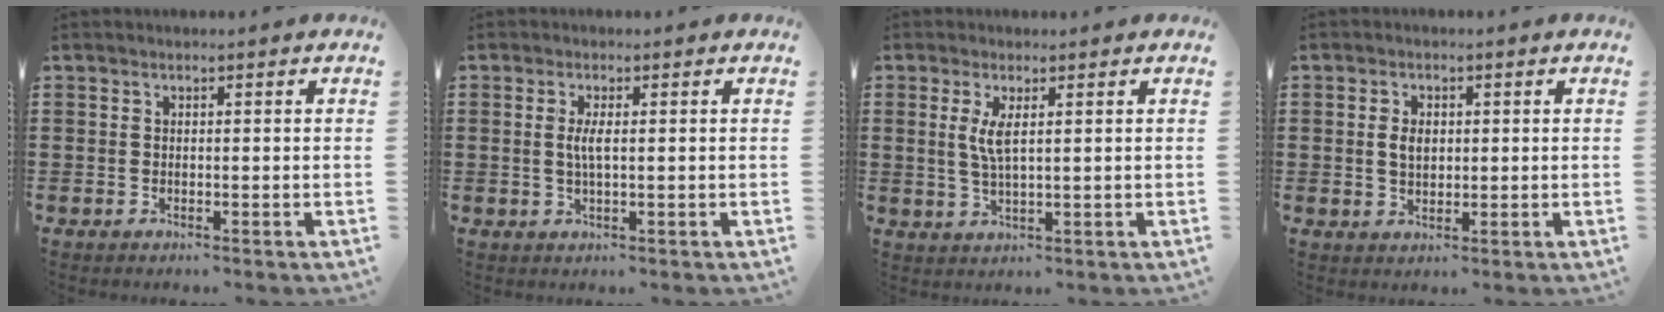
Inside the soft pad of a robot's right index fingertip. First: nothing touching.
{"total": 2.5, "force": [0.1, 0.3, 2.4], "torque": [-0.048, -0.006, 0.001]}
{"total": 3.5, "force": [1.0, 0.6, 3.3], "torque": [-0.069, -0.001, 0.017]}
{"total": 2.9, "force": [0.3, 1.8, 2.3], "torque": [-0.041, 0.003, 0.003]}